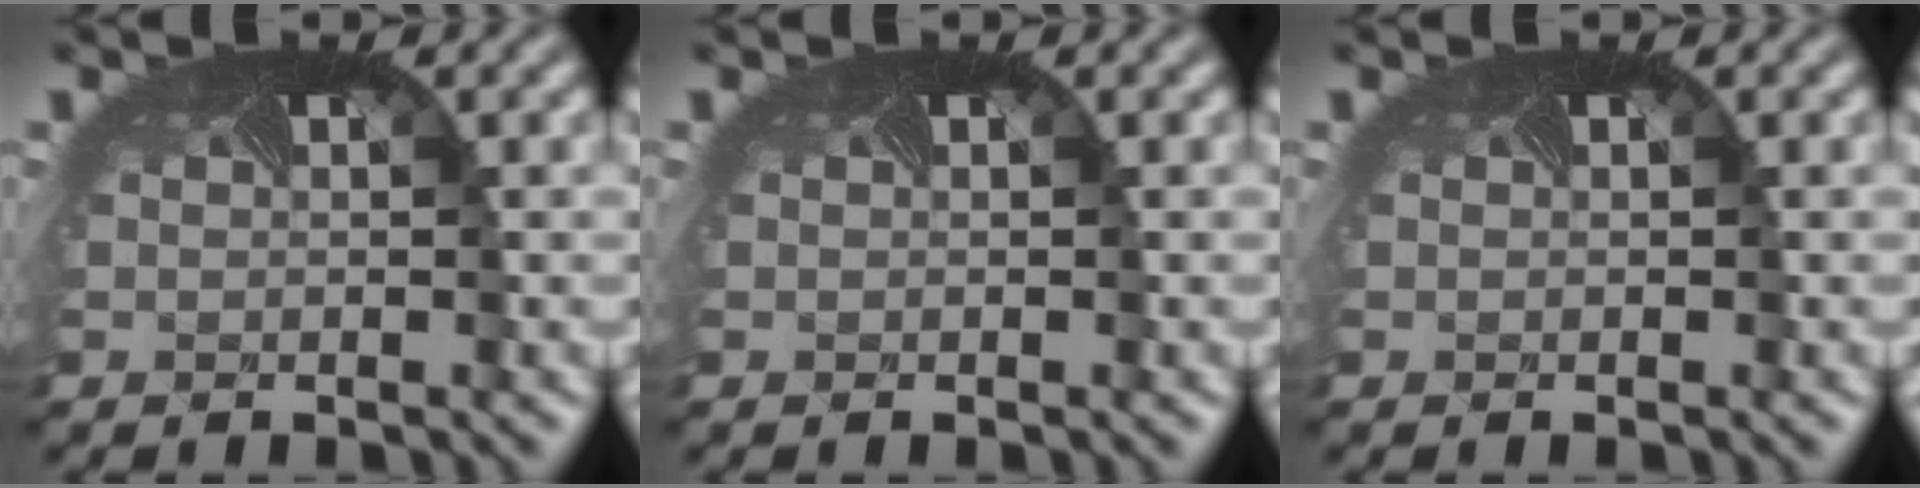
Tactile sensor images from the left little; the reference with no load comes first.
{"total": 0.0}
{"total": 0.0}